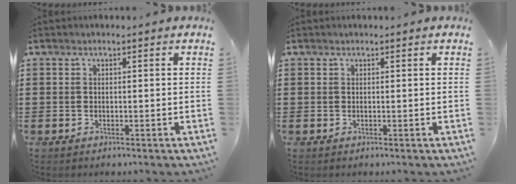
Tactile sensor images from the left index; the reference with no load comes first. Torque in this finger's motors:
{"motor_torque": [-0.10, -0.04, -0.04, -0.01]}